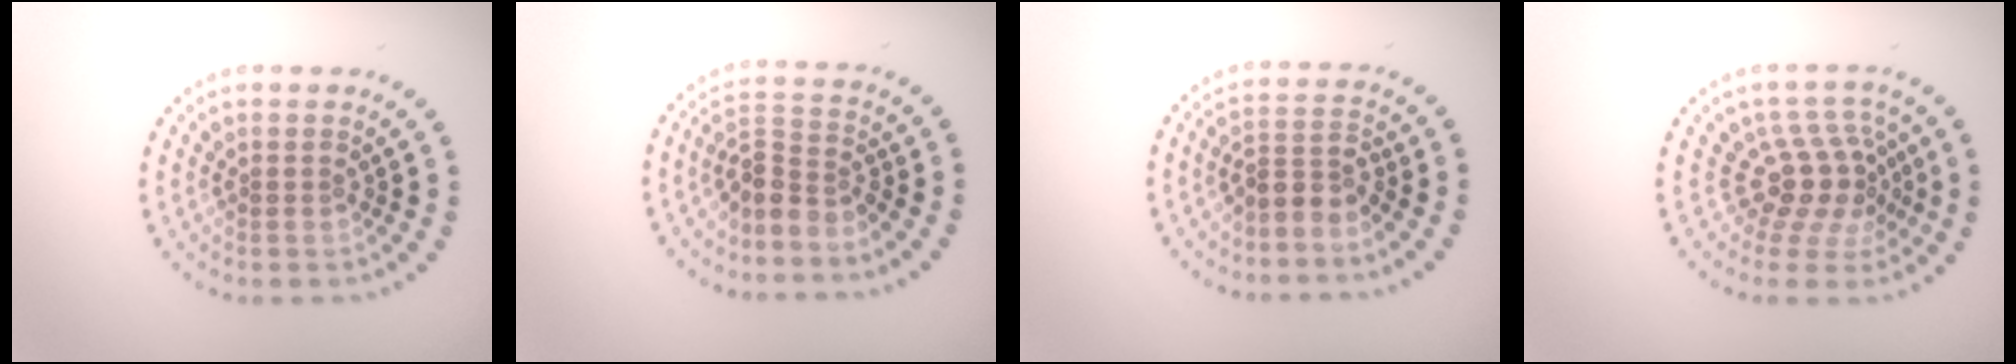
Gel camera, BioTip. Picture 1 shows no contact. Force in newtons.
{"total": 2.9, "press": 2.1, "slide": 2.0}
{"total": 2.5, "press": 1.8, "slide": 1.7}
{"total": 4.2, "press": 3.0, "slide": 2.9}